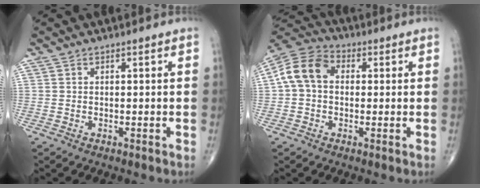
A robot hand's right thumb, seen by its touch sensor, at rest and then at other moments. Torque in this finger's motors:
{"motor_torque": [-0.08, 0.24, 0.29, -0.29, 0.20]}